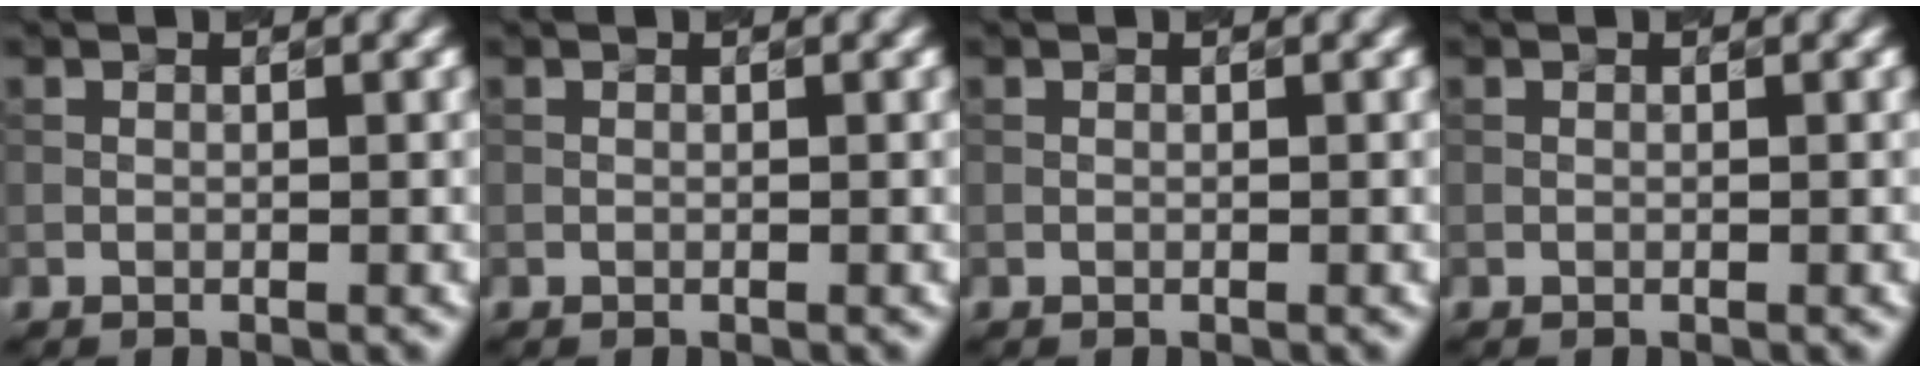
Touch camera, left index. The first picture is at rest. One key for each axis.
{"total": 0.0}
{"total": 0.0}
{"total": 0.0}